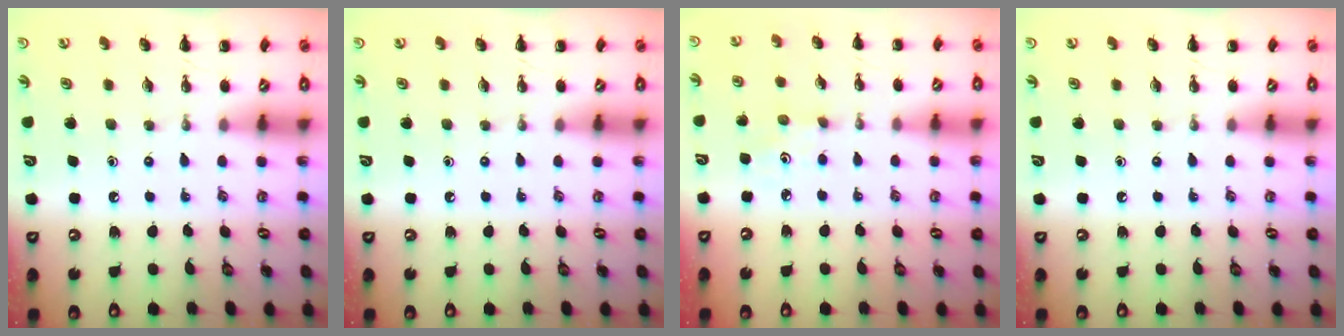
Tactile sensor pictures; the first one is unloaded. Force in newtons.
{"total": 0.0}
{"total": 2.8, "press": 2.7, "slide": 0.7}
{"total": 0.0}